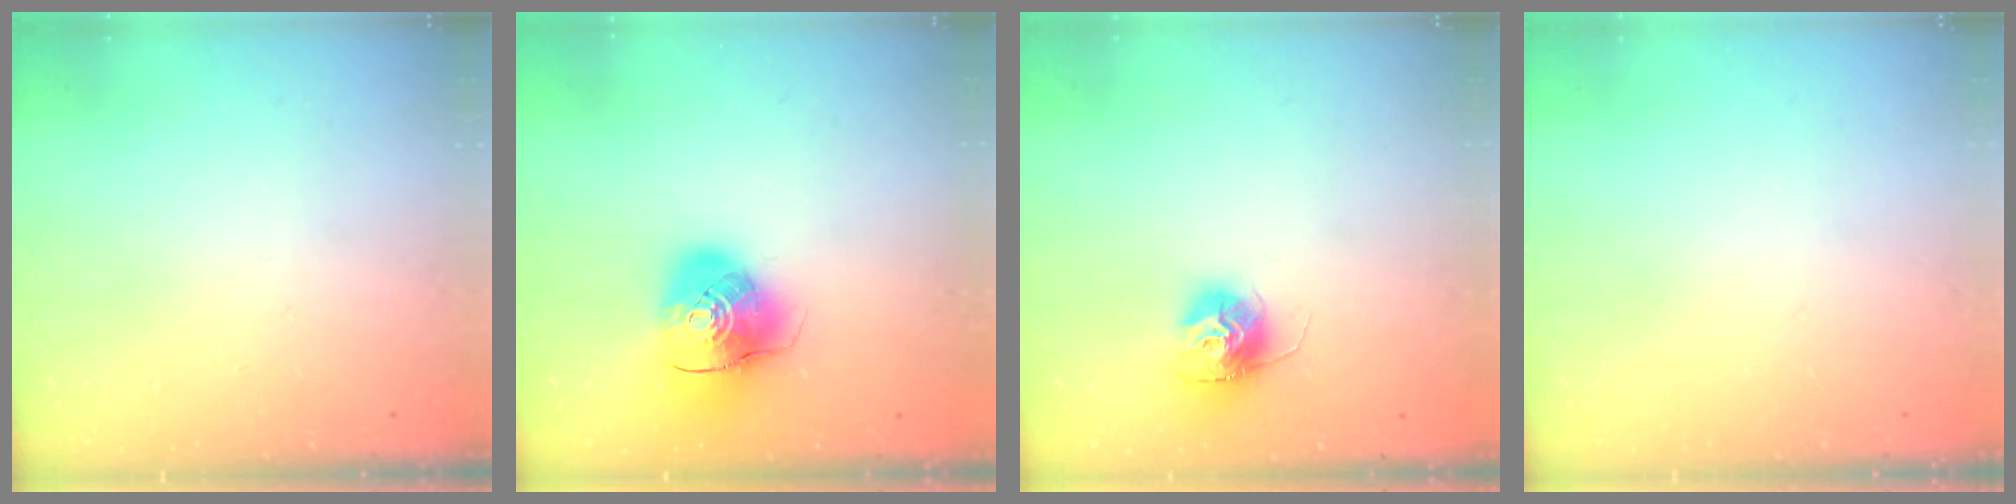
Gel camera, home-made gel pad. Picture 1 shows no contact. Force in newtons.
{"total": 10.9, "press": 10.7, "slide": 1.8}
{"total": 12.1, "press": 12.1, "slide": 1.1}
{"total": 0.0}